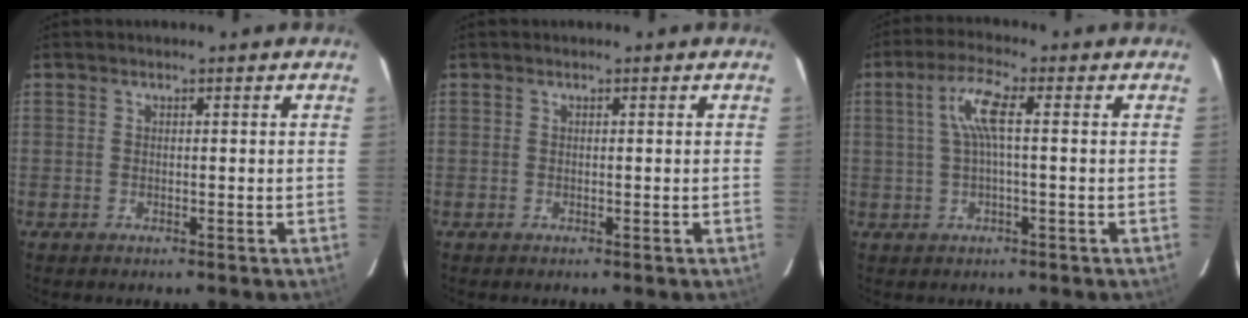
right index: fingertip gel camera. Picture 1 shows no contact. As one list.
[{"total": 0.0}, {"total": 5.7, "force": [0.6, 0.5, 5.7], "torque": [-0.110, 0.007, 0.016]}]